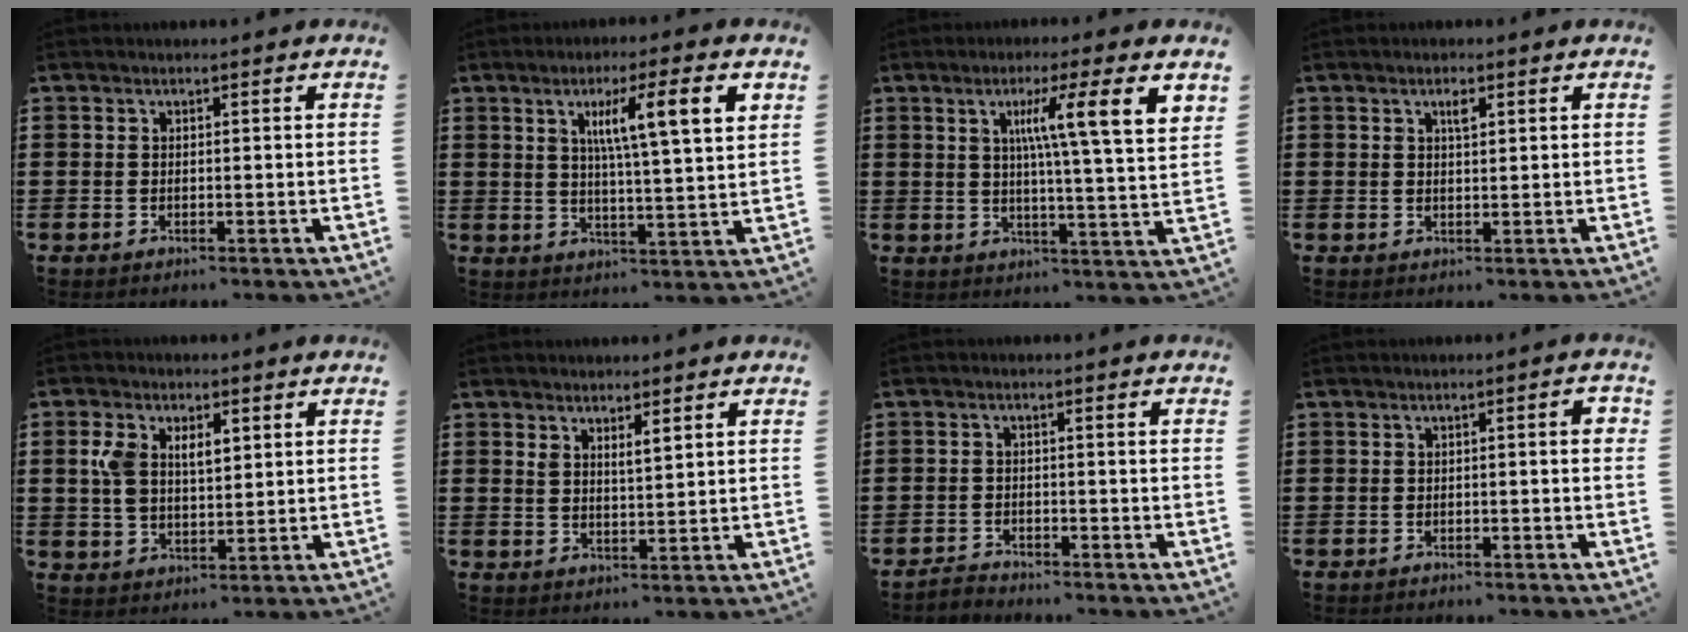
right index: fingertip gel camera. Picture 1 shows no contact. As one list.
[{"total": 8.7, "force": [3.3, 1.0, 7.9], "torque": [-0.143, -0.001, 0.049]}, {"total": 9.0, "force": [3.6, 0.2, 8.3], "torque": [-0.144, -0.011, 0.052]}, {"total": 1.8, "force": [0.9, 0.5, 1.5], "torque": [-0.024, 0.000, 0.012]}, {"total": 5.7, "force": [1.9, 3.3, 4.3], "torque": [-0.095, 0.013, 0.033]}, {"total": 2.3, "force": [1.8, 0.6, 1.3], "torque": [-0.019, 0.000, 0.029]}, {"total": 1.7, "force": [-1.7, 0.3, -0.1], "torque": [-0.005, 0.005, -0.037]}, {"total": 1.6, "force": [-0.7, 0.2, 1.5], "torque": [-0.025, 0.001, -0.013]}]